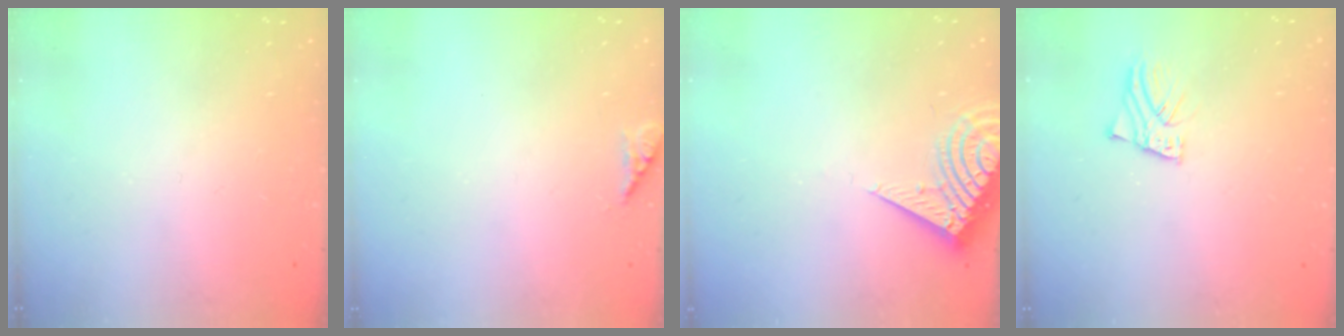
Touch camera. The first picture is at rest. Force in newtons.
{"total": 7.2, "press": 7.1, "slide": 0.9}
{"total": 9.1, "press": 9.0, "slide": 1.2}
{"total": 2.2, "press": 2.2, "slide": 0.1}